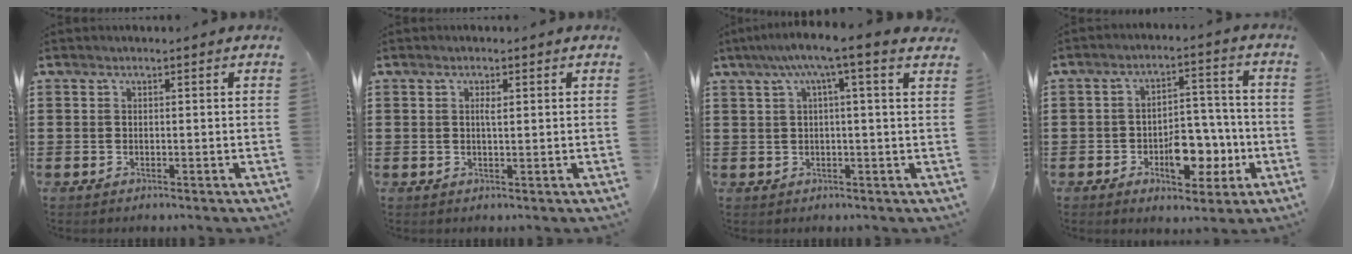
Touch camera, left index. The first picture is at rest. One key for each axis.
{"total": 1.6, "fx": 0.4, "fy": 0.4, "fz": 1.5, "tx": -0.030, "ty": 0.002, "tz": 0.006}
{"total": 4.9, "fx": 2.3, "fy": -0.5, "fz": 4.3, "tx": -0.089, "ty": -0.005, "tz": 0.036}
{"total": 8.7, "fx": -3.0, "fy": 5.0, "fz": 6.5, "tx": -0.089, "ty": 0.014, "tz": -0.050}